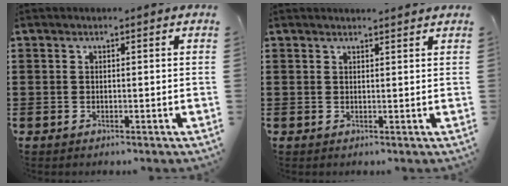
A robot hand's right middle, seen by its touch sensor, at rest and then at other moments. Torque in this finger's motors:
{"motor_torque": [0.12, -0.38, 0.02, -0.02]}